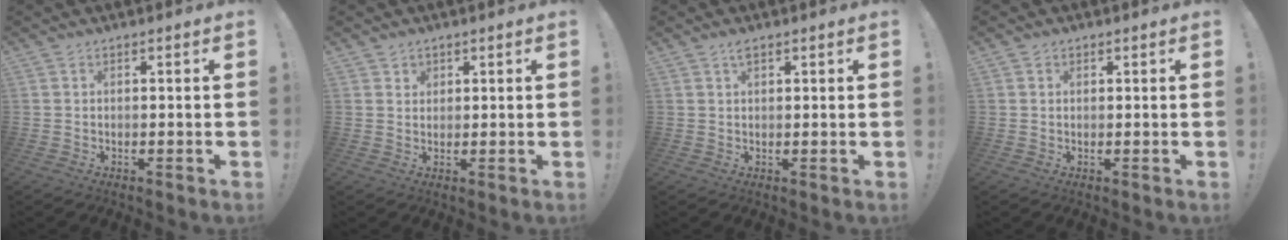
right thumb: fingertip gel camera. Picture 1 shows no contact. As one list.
[{"total": 2.4, "force": [1.6, 1.8, 0.3], "torque": [0.005, -0.010, 0.026]}, {"total": 2.0, "force": [1.3, 0.7, 1.4], "torque": [-0.014, -0.005, 0.020]}, {"total": 0.9, "force": [0.5, 0.7, 0.1], "torque": [0.001, 0.000, 0.010]}]